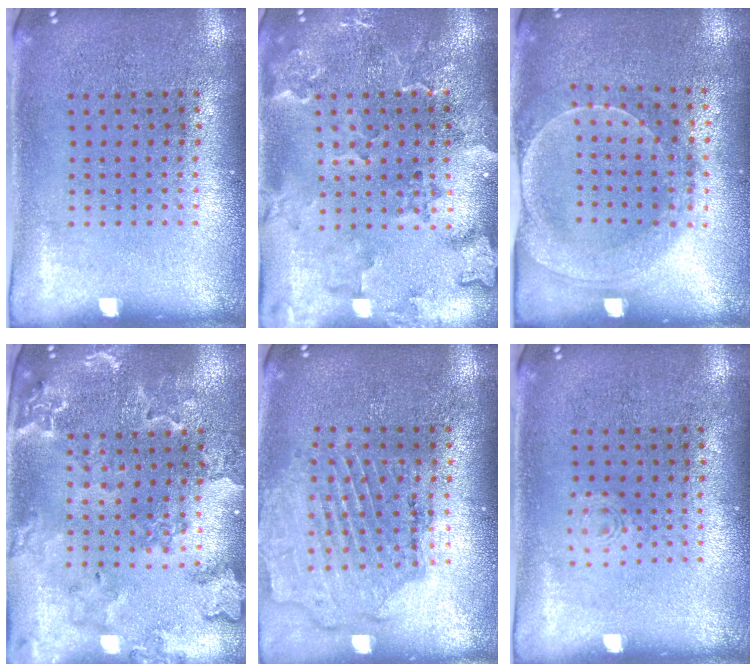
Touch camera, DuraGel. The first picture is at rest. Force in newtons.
{"total": 2.3, "press": 2.1, "slide": 0.8}
{"total": 1.8, "press": 1.7, "slide": 0.4}
{"total": 2.0, "press": 2.0, "slide": 0.2}
{"total": 1.6, "press": 1.5, "slide": 0.3}
{"total": 0.6, "press": 0.6, "slide": 0.1}